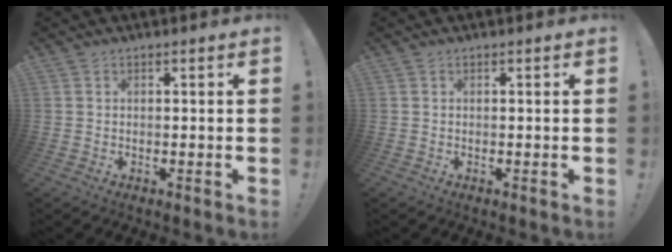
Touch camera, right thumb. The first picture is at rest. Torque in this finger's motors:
{"motor_torque": [0.00, 0.00, 0.00, 0.00, 0.00]}